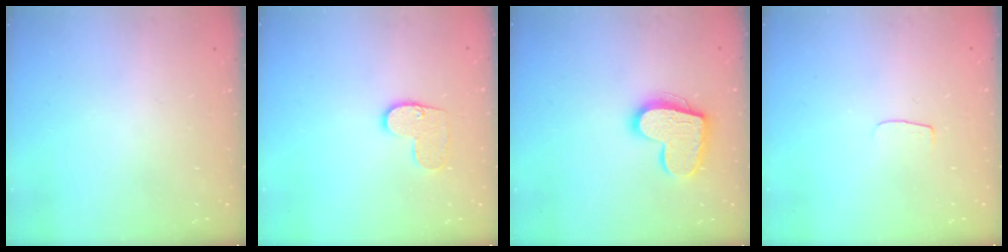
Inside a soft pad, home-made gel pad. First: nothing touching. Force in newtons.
{"total": 8.4, "press": 8.4, "slide": 0.3}
{"total": 16.1, "press": 16.1, "slide": 0.9}
{"total": 3.3, "press": 3.3, "slide": 0.3}